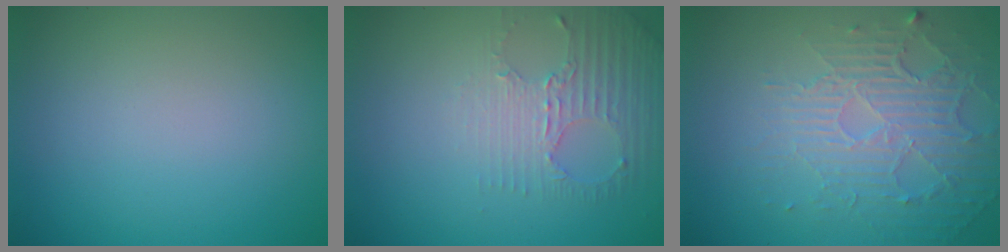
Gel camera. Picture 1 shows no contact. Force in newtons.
{"total": 2.9, "press": 2.3, "slide": 1.8}
{"total": 5.7, "press": 3.4, "slide": 4.6}